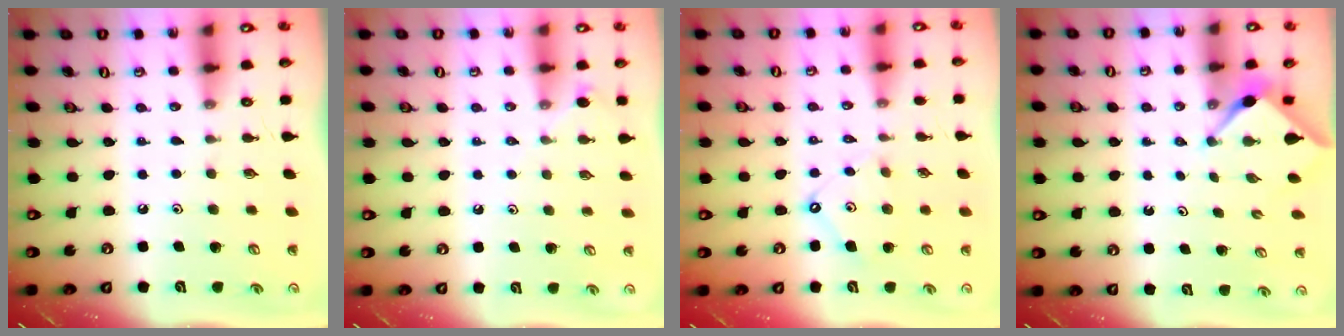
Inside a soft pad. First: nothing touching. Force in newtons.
{"total": 3.4, "press": 3.3, "slide": 0.5}
{"total": 7.7, "press": 7.6, "slide": 0.8}
{"total": 2.9, "press": 2.9, "slide": 0.4}